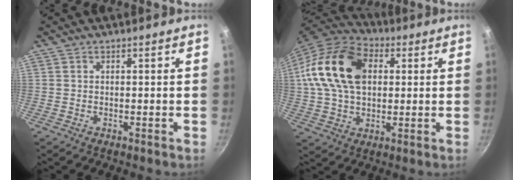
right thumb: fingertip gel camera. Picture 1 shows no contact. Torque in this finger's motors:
{"motor_torque": [1.43, 1.76, 0.91, -0.72, 0.37]}